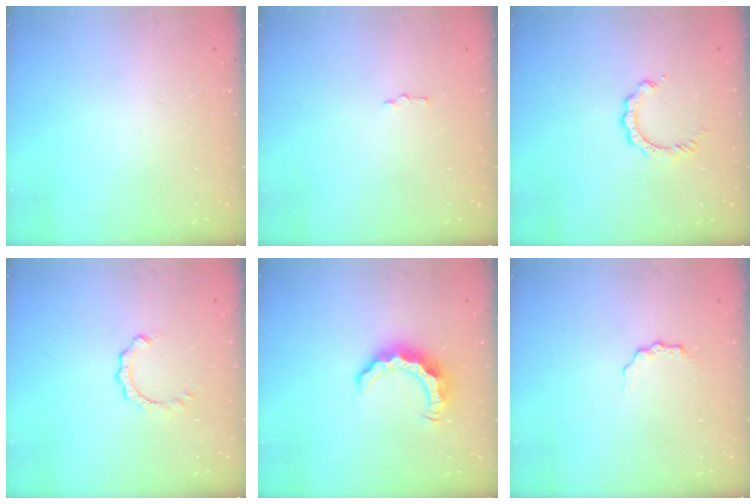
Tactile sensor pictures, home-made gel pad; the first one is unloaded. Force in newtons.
{"total": 1.5, "press": 1.4, "slide": 0.3}
{"total": 4.7, "press": 4.7, "slide": 0.3}
{"total": 1.0, "press": 1.0, "slide": 0.2}
{"total": 8.5, "press": 8.5, "slide": 0.4}
{"total": 2.6, "press": 2.6, "slide": 0.4}